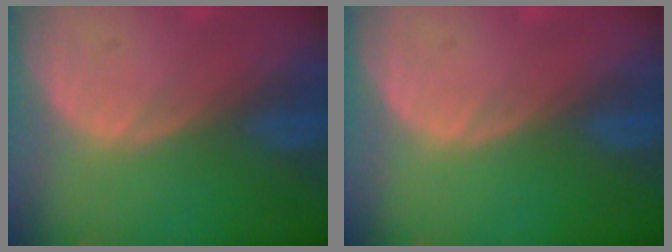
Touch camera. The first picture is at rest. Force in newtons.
{"total": 0.0}